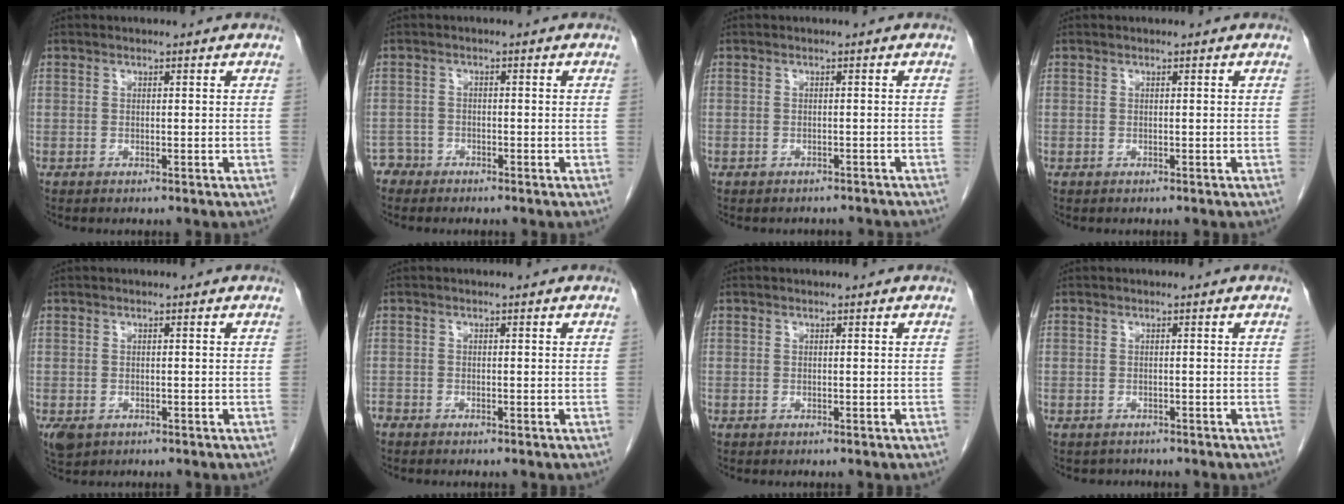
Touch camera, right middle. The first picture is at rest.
{"total": 1.8, "force": [-1.5, 0.8, -0.7], "torque": [0.015, 0.004, -0.028]}
{"total": 5.8, "force": [-5.3, 1.9, 1.4], "torque": [-0.013, 0.000, -0.056]}
{"total": 0.0}
{"total": 2.6, "force": [-1.3, 1.8, 1.4], "torque": [-0.030, -0.004, -0.012]}
{"total": 1.0, "force": [-1.0, 0.3, 0.1], "torque": [-0.004, -0.002, -0.018]}
{"total": 0.0}
{"total": 1.6, "force": [-1.4, 0.8, -0.1], "torque": [-0.004, -0.001, -0.021]}